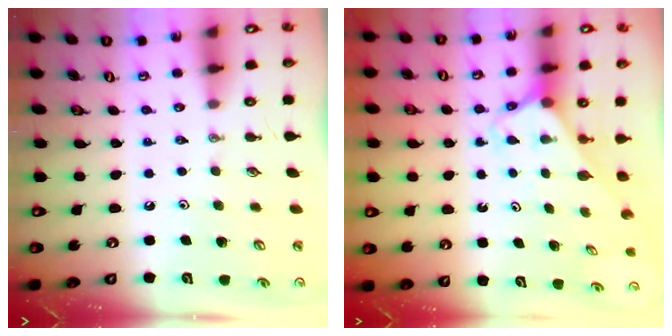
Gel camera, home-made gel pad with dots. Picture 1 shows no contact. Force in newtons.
{"total": 2.6, "press": 2.6, "slide": 0.2}